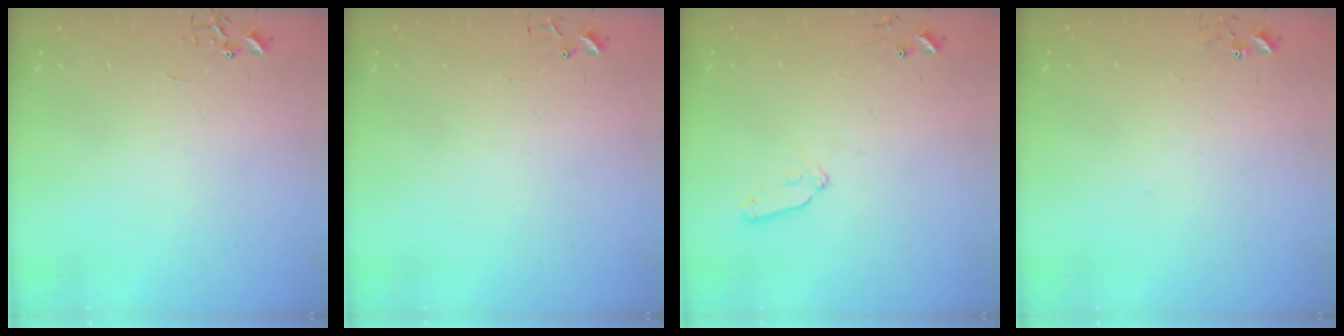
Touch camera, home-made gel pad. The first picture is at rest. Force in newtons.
{"total": 4.9, "press": 4.8, "slide": 0.4}
{"total": 6.8, "press": 6.7, "slide": 0.8}
{"total": 6.8, "press": 6.8, "slide": 0.6}